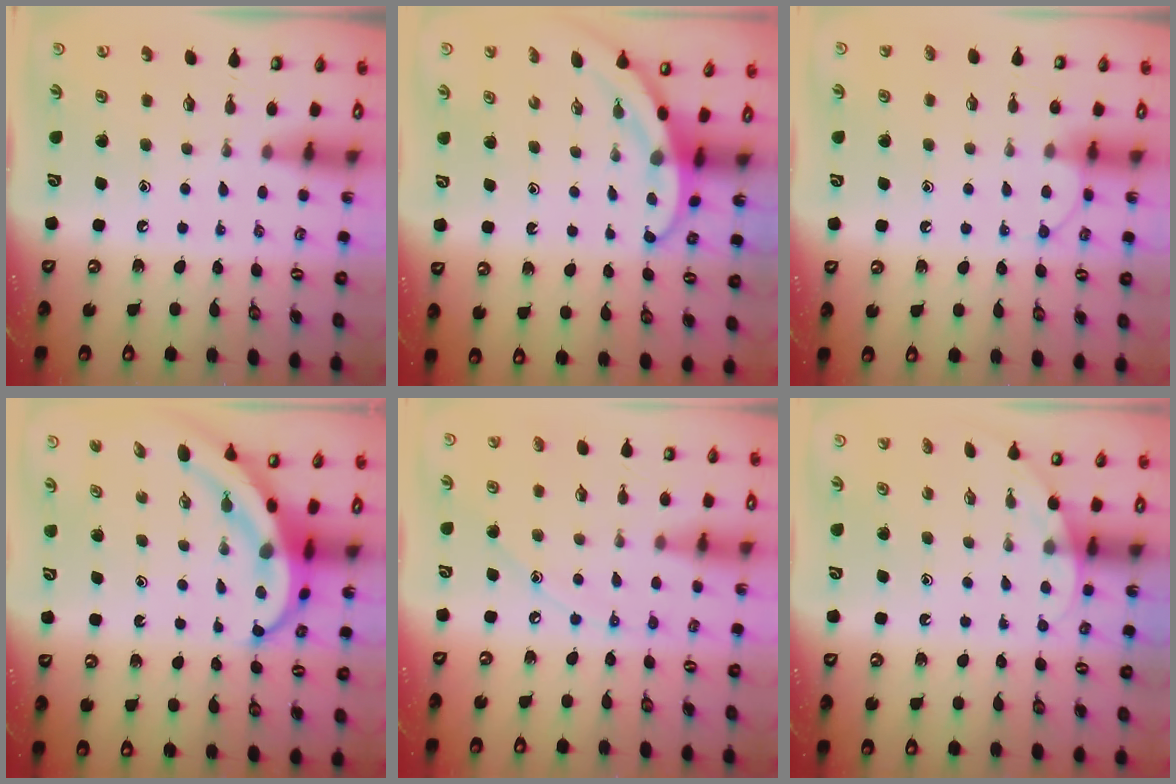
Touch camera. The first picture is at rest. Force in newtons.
{"total": 3.2, "press": 3.2, "slide": 0.1}
{"total": 7.6, "press": 7.5, "slide": 0.6}
{"total": 7.4, "press": 7.2, "slide": 1.7}
{"total": 6.6, "press": 6.6, "slide": 0.4}
{"total": 2.8, "press": 2.8, "slide": 0.1}